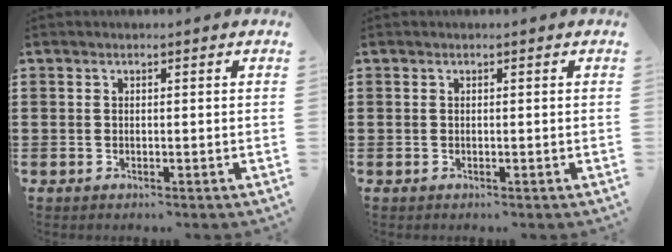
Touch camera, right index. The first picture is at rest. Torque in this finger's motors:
{"motor_torque": [0.00, 0.01, 0.00, 0.00]}